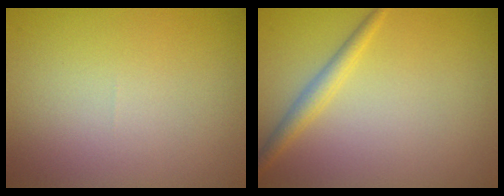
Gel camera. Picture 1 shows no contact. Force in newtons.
{"total": 1.8, "press": 1.8, "slide": 0.1}